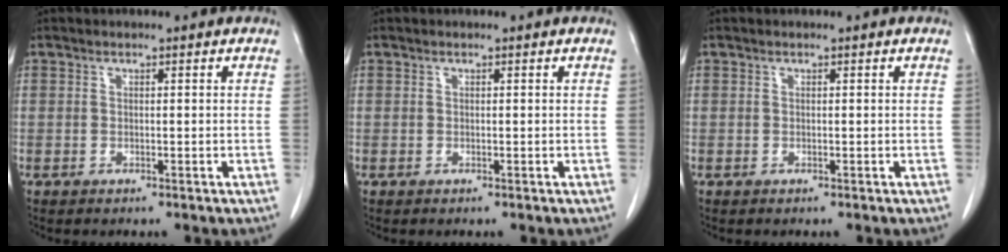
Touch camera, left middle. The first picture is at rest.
{"total": 0.0}
{"total": 0.0}